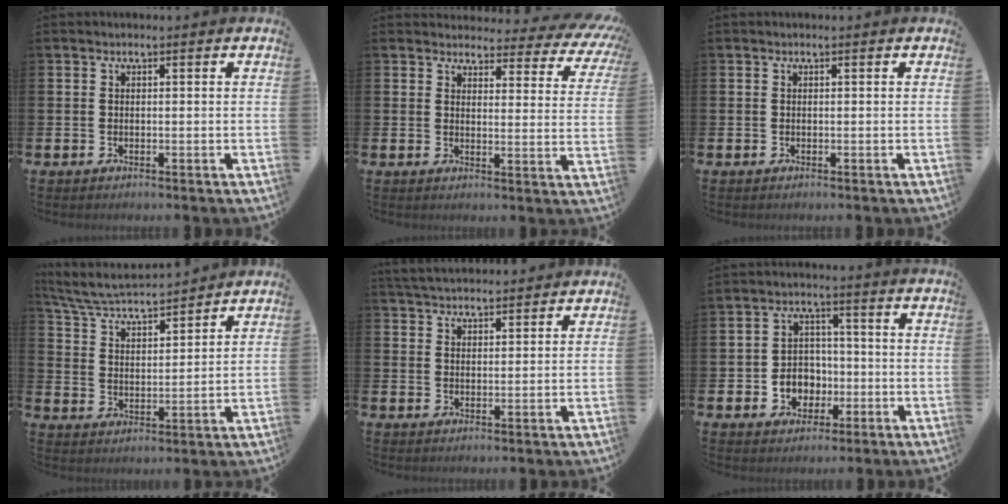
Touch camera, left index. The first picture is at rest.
{"total": 3.4, "force": [3.0, 1.5, 0.6], "torque": [-0.020, -0.031, 0.046]}
{"total": 0.0}
{"total": 5.4, "force": [5.2, 0.7, 1.4], "torque": [-0.055, -0.039, 0.088]}
{"total": 4.2, "force": [4.1, 0.6, 0.4], "torque": [-0.016, -0.019, 0.076]}
{"total": 4.7, "force": [-0.9, 4.4, 1.4], "torque": [-0.030, 0.004, -0.023]}